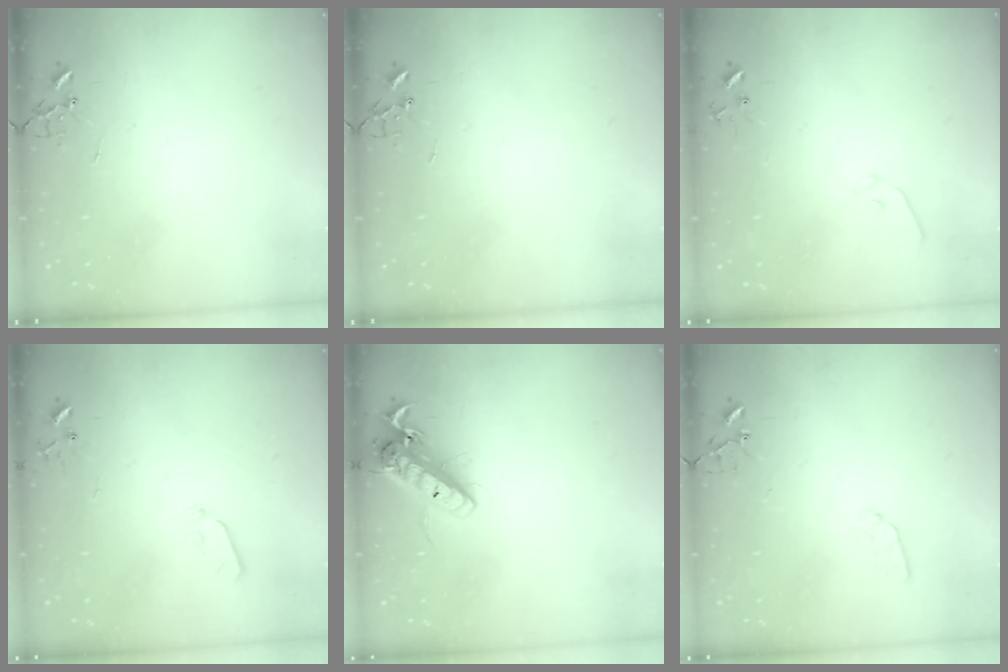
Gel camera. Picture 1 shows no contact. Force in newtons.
{"total": 0.0}
{"total": 6.6, "press": 6.6, "slide": 0.7}
{"total": 5.8, "press": 5.8, "slide": 0.5}
{"total": 15.1, "press": 14.8, "slide": 3.3}
{"total": 5.3, "press": 5.2, "slide": 0.7}